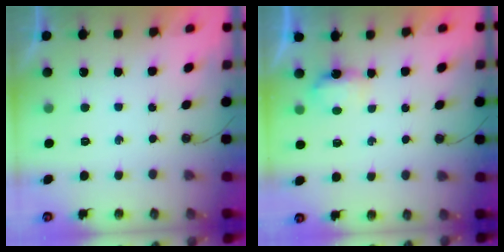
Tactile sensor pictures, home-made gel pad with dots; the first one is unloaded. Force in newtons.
{"total": 3.4, "press": 3.3, "slide": 0.6}